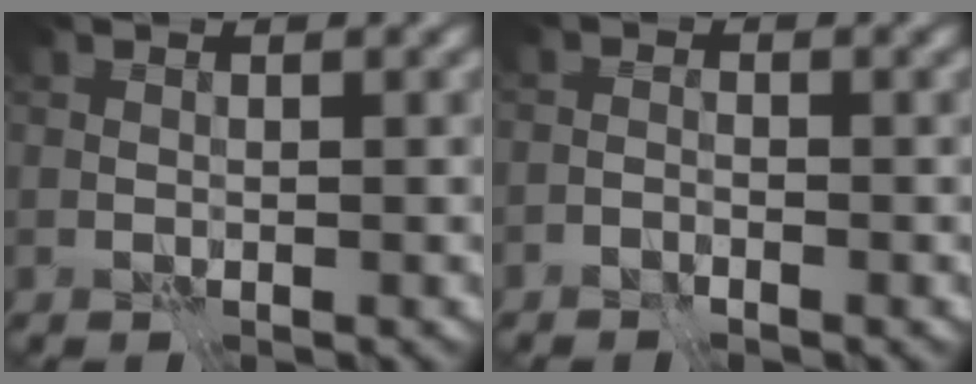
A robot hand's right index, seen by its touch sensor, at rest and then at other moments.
{"total": 1.0, "force": [-1.0, 0.0, 0.1], "torque": [0.006, 0.011, -0.023]}